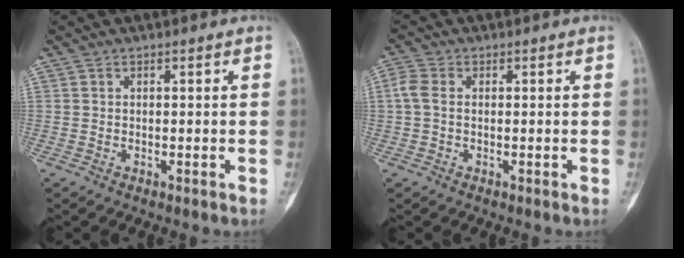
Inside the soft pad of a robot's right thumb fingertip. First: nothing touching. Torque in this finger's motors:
{"motor_torque": [-0.10, 1.13, 0.72, 0.08, 0.03]}